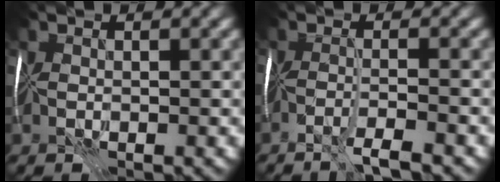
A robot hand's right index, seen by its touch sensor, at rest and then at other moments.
{"total": 2.7, "force": [-2.3, -0.7, 1.2], "torque": [-0.017, -0.002, -0.051]}